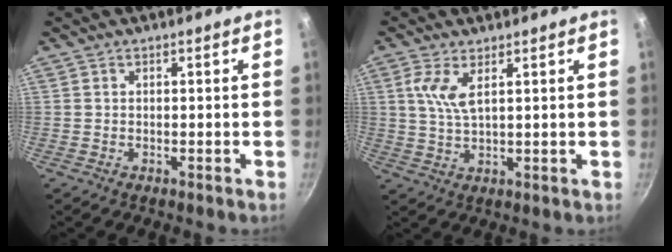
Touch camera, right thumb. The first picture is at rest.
{"total": 5.2, "force": [2.2, 1.8, 4.4], "torque": [-0.092, -0.012, 0.045]}